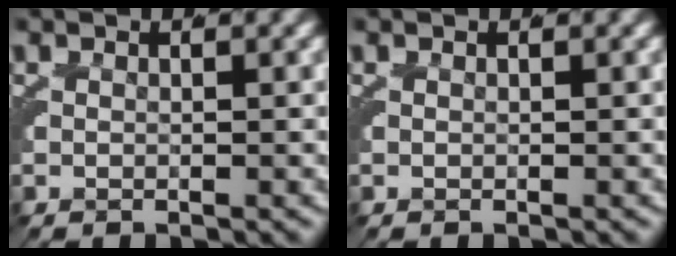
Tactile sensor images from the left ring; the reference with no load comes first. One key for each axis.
{"total": 0.0}